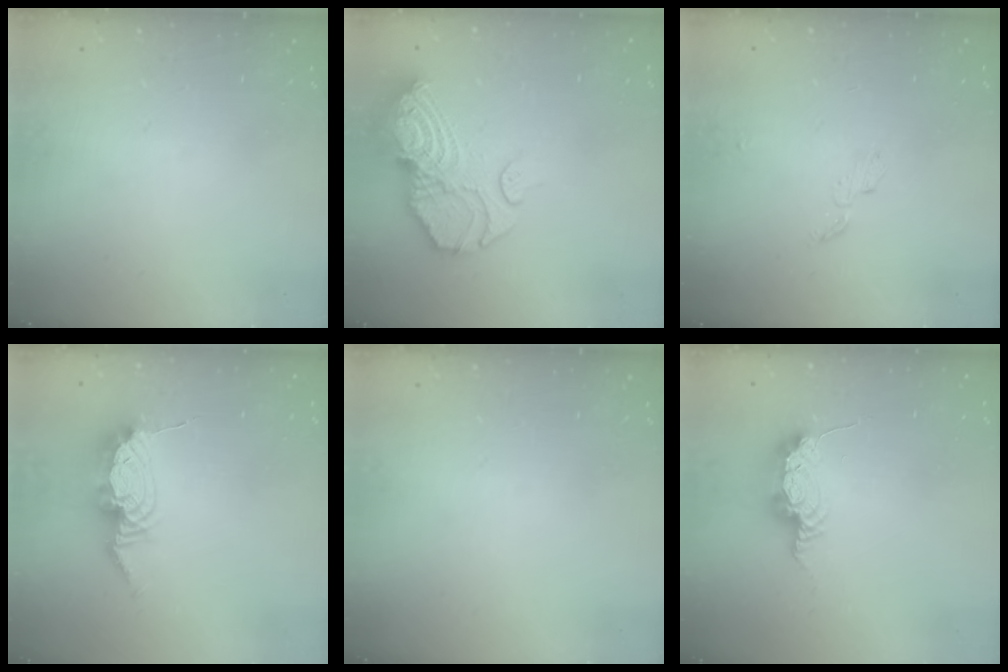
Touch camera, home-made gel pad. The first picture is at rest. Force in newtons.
{"total": 15.0, "press": 14.9, "slide": 1.6}
{"total": 3.5, "press": 3.5, "slide": 0.4}
{"total": 11.6, "press": 11.6, "slide": 1.0}
{"total": 0.0}
{"total": 15.2, "press": 10.8, "slide": 10.7}